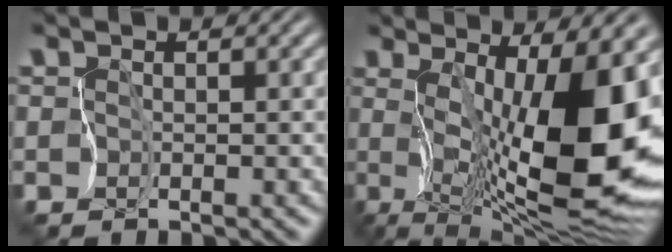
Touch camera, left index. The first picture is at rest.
{"total": 13.1, "force": [0.8, 3.5, 12.7], "torque": [-0.194, -0.015, 0.013]}